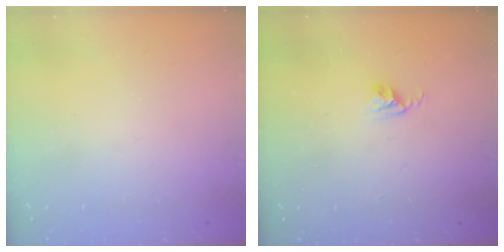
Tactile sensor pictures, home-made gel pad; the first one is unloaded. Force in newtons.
{"total": 2.8, "press": 2.7, "slide": 0.4}